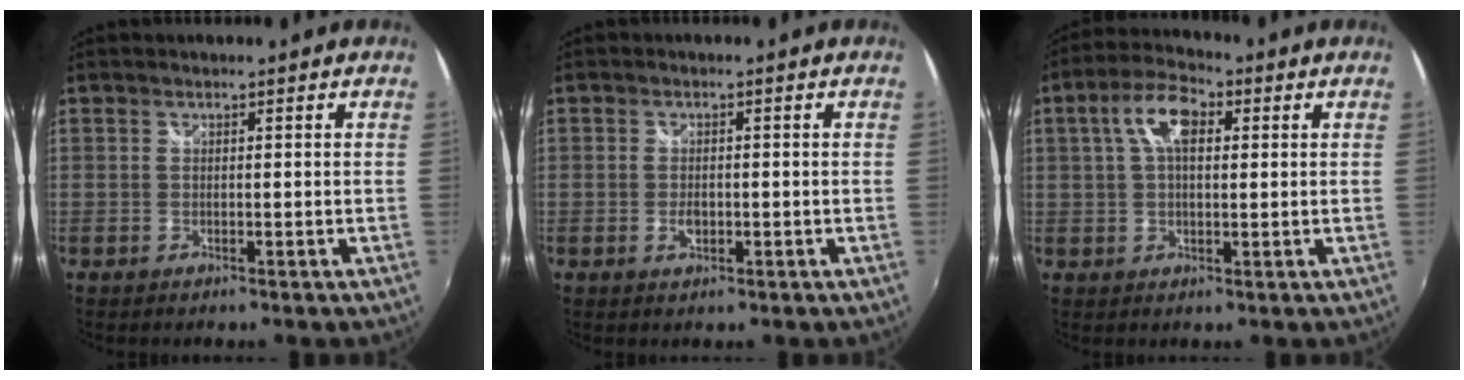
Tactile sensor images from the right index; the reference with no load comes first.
{"total": 2.2, "force": [-0.6, 1.3, 1.7], "torque": [-0.031, -0.003, -0.011]}
{"total": 8.1, "force": [2.2, 4.1, 6.7], "torque": [-0.129, 0.023, 0.036]}